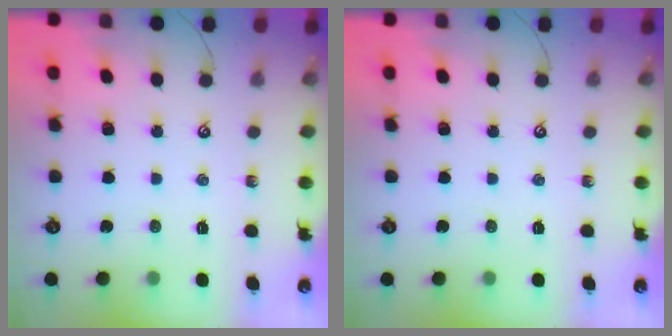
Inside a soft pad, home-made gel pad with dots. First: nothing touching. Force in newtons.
{"total": 0.0}